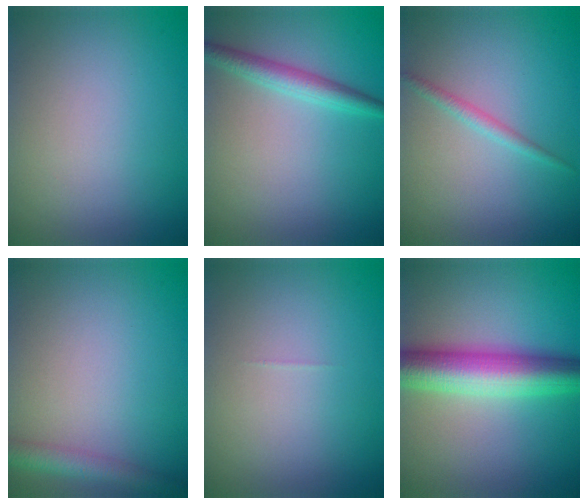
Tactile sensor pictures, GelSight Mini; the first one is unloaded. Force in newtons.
{"total": 2.7, "press": 2.7, "slide": 0.1}
{"total": 1.3, "press": 1.3, "slide": 0.0}
{"total": 2.8, "press": 2.8, "slide": 0.2}
{"total": 0.0}
{"total": 8.4, "press": 8.4, "slide": 0.1}